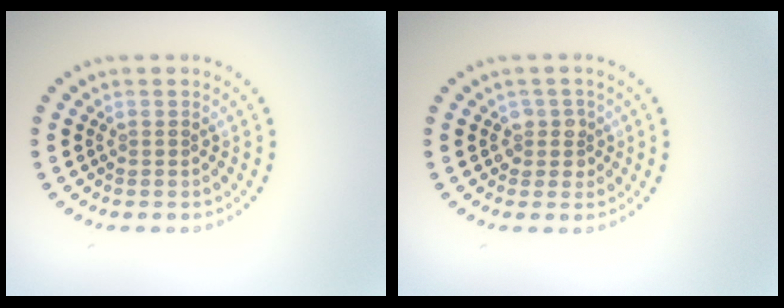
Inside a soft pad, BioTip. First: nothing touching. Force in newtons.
{"total": 1.6, "press": 1.4, "slide": 0.8}